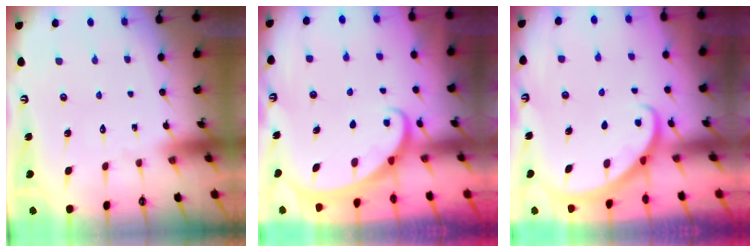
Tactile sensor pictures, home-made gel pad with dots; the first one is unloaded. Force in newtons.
{"total": 2.0, "press": 2.0, "slide": 0.2}
{"total": 2.8, "press": 2.8, "slide": 0.2}